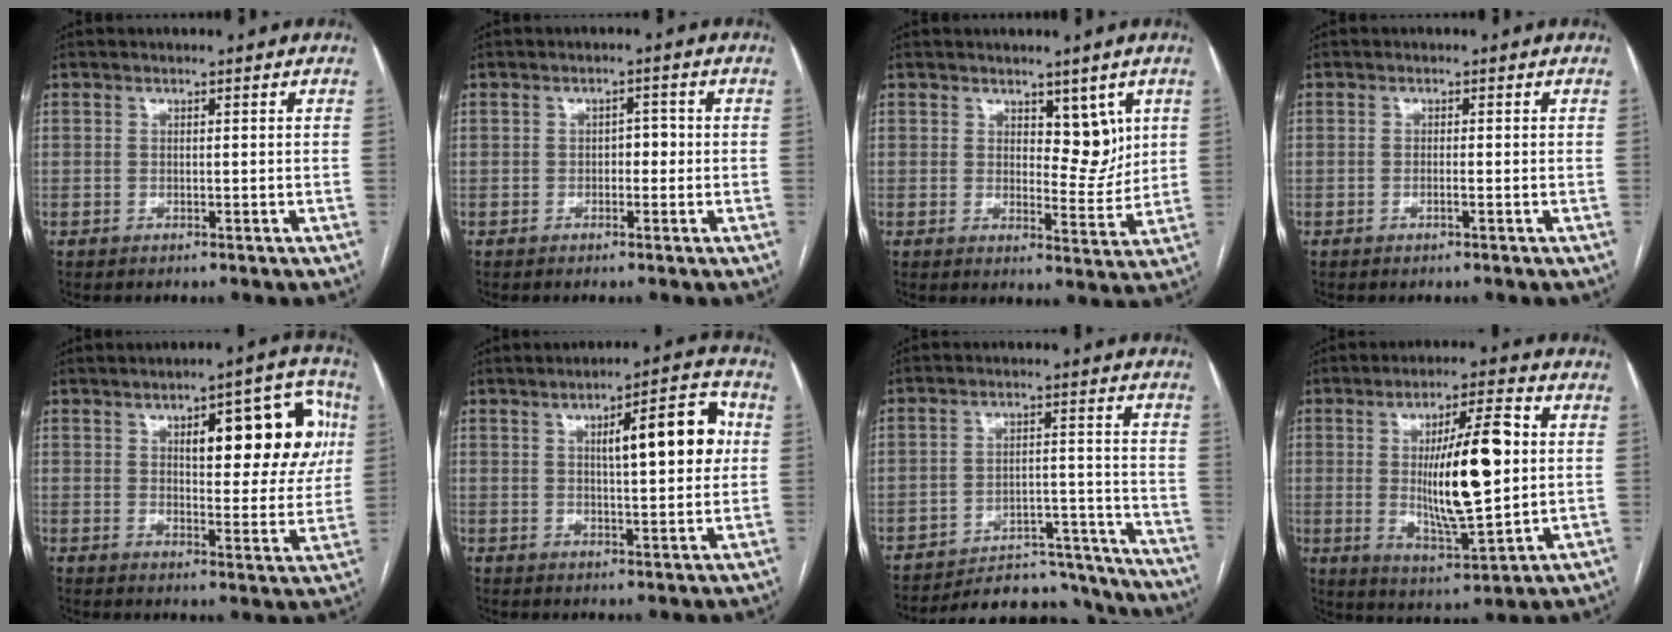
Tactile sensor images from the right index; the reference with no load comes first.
{"total": 2.0, "force": [-0.4, 1.2, 1.6], "torque": [-0.018, 0.011, -0.006]}
{"total": 5.4, "force": [2.7, 2.8, 3.8], "torque": [-0.043, -0.006, 0.042]}
{"total": 0.8, "force": [-0.3, 0.0, 0.8], "torque": [-0.017, 0.000, -0.005]}
{"total": 15.7, "force": [4.8, 5.3, 13.9], "torque": [-0.163, 0.032, 0.062]}
{"total": 11.0, "force": [2.5, 2.4, 10.5], "torque": [-0.147, 0.022, 0.035]}
{"total": 18.8, "force": [-18.1, 3.8, 3.3], "torque": [-0.047, 0.025, -0.248]}
{"total": 15.2, "force": [1.4, 3.0, 14.8], "torque": [-0.255, 0.001, 0.026]}